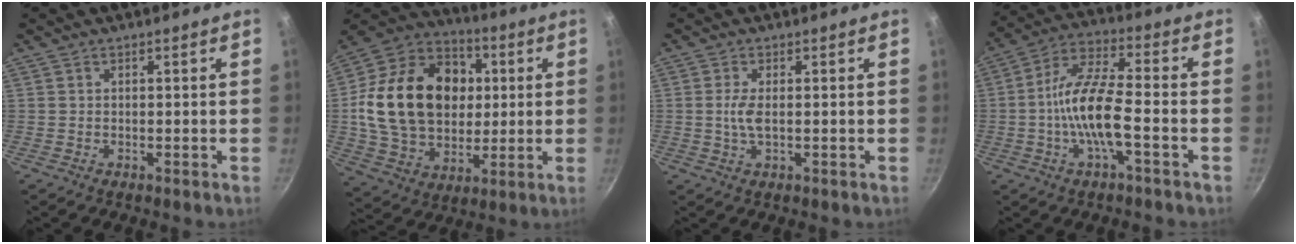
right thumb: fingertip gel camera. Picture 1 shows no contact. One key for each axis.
{"total": 26.0, "fx": 3.0, "fy": 19.3, "fz": 17.2, "tx": -0.275, "ty": 0.018, "tz": 0.055}
{"total": 3.0, "fx": 0.1, "fy": 1.1, "fz": 2.8, "tx": -0.065, "ty": 0.000, "tz": 0.000}
{"total": 12.4, "fx": -3.2, "fy": 3.7, "fz": 11.3, "tx": -0.221, "ty": 0.037, "tz": -0.074}